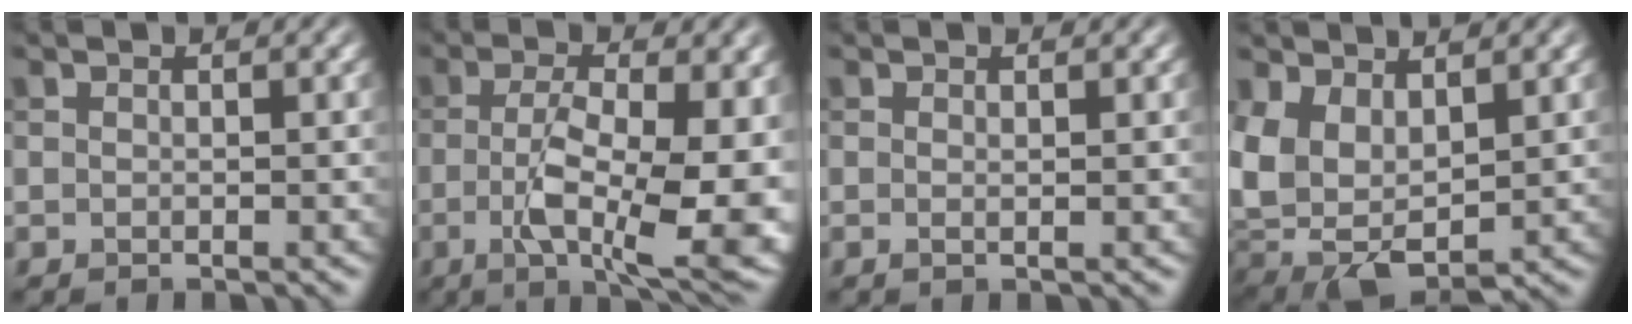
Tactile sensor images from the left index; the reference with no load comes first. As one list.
[{"total": 11.5, "force": [-2.5, 4.1, 10.4], "torque": [-0.173, -0.017, -0.038]}, {"total": 0.5, "force": [0.0, 0.0, 0.5], "torque": [-0.010, -0.002, 0.000]}, {"total": 7.5, "force": [1.8, 4.5, 5.8], "torque": [-0.132, -0.011, 0.040]}]